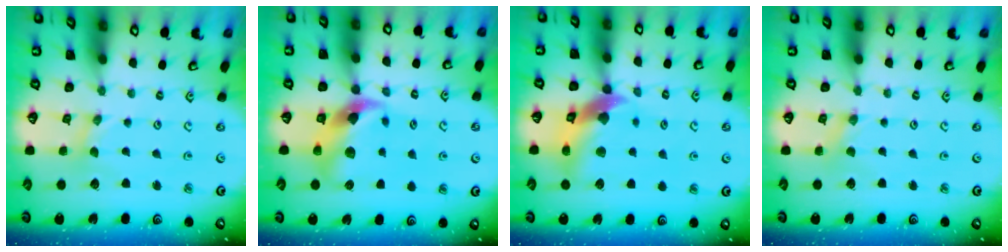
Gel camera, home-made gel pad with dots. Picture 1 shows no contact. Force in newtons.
{"total": 10.4, "press": 10.3, "slide": 1.2}
{"total": 12.7, "press": 12.6, "slide": 1.9}
{"total": 0.0}